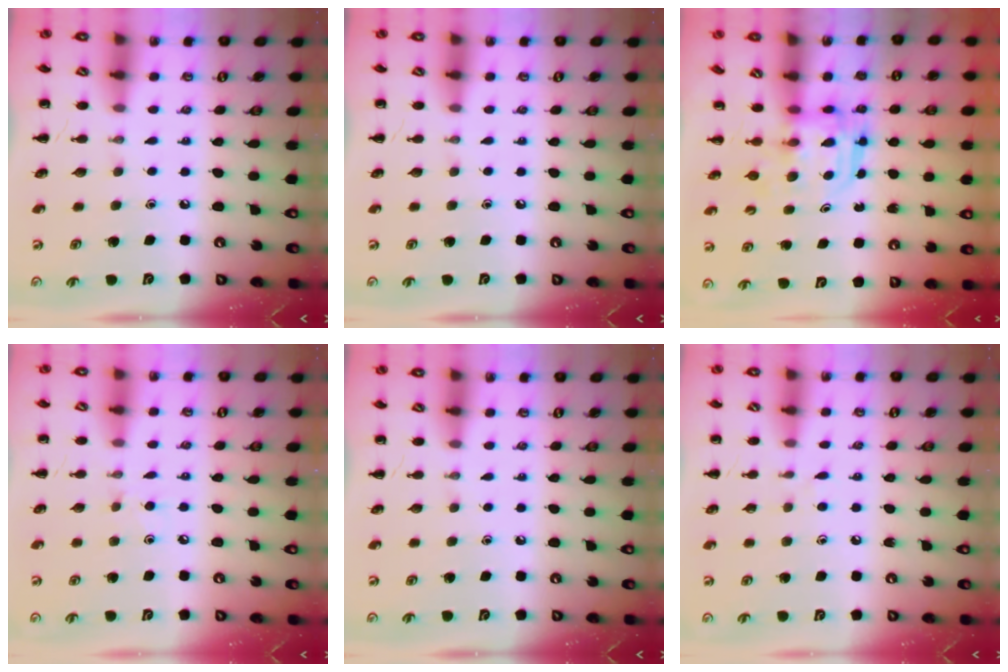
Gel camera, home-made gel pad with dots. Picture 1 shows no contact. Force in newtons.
{"total": 0.0}
{"total": 3.1, "press": 3.1, "slide": 0.2}
{"total": 3.8, "press": 3.6, "slide": 1.2}
{"total": 0.0}
{"total": 3.0, "press": 2.6, "slide": 1.4}